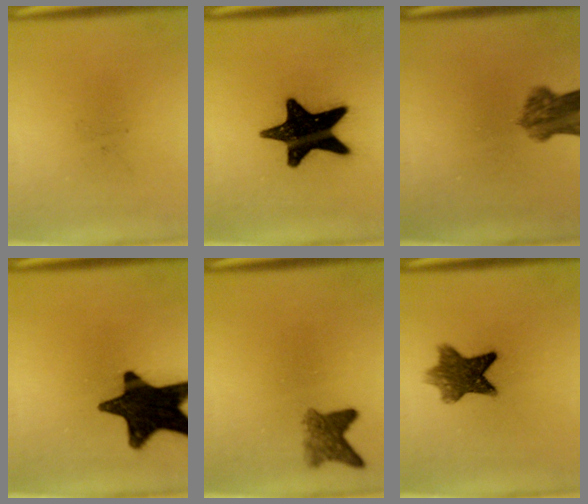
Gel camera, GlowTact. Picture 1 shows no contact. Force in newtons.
{"total": 18.9}
{"total": 6.0}
{"total": 17.7}
{"total": 3.7}
{"total": 8.1}